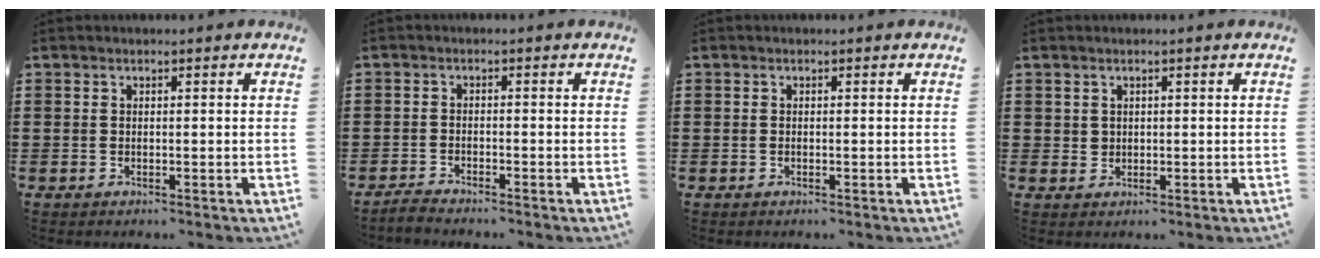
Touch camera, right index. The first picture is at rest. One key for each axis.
{"total": 1.5, "fx": -1.5, "fy": 0.0, "fz": 0.0, "tx": -0.006, "ty": 0.003, "tz": -0.030}
{"total": 0.0}
{"total": 1.4, "fx": 0.8, "fy": 1.1, "fz": 0.1, "tx": -0.006, "ty": 0.005, "tz": 0.016}